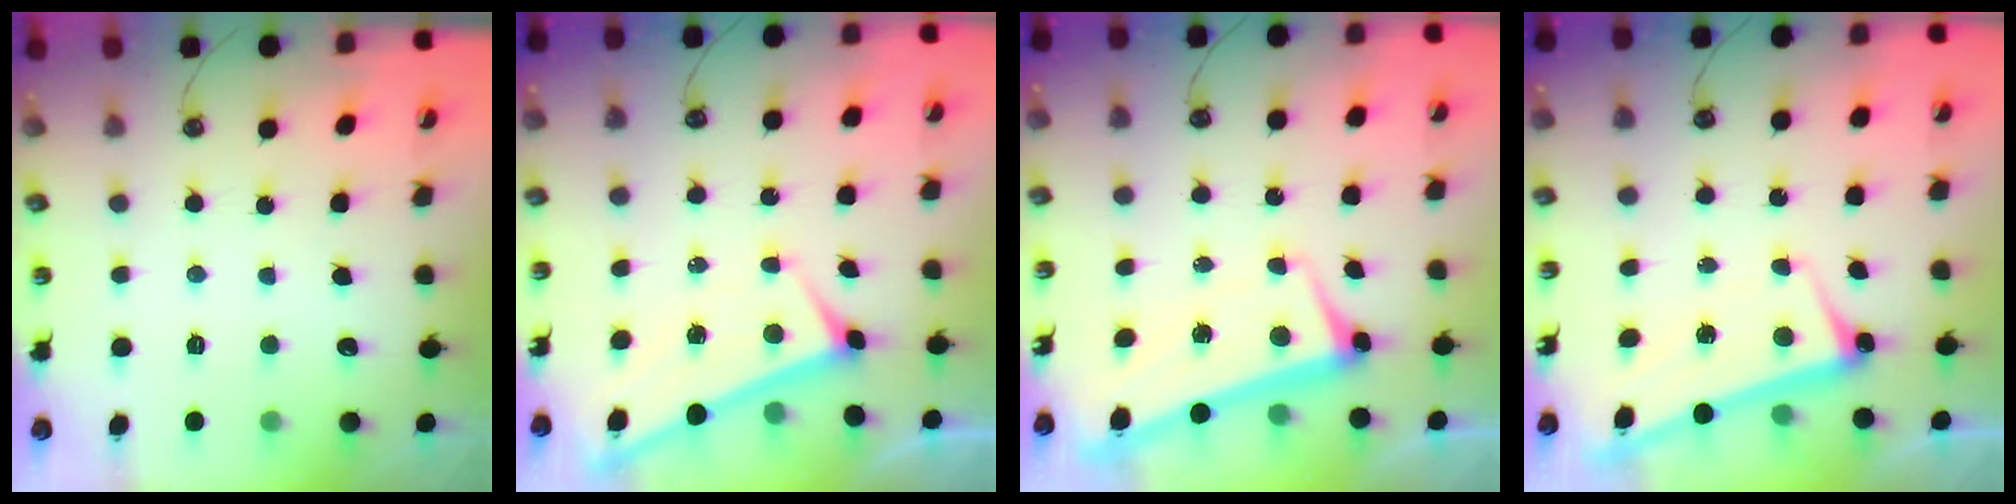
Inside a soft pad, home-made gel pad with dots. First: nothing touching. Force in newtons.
{"total": 1.4, "press": 1.3, "slide": 0.5}
{"total": 1.3, "press": 0.2, "slide": 1.3}
{"total": 2.6, "press": 2.6, "slide": 0.5}